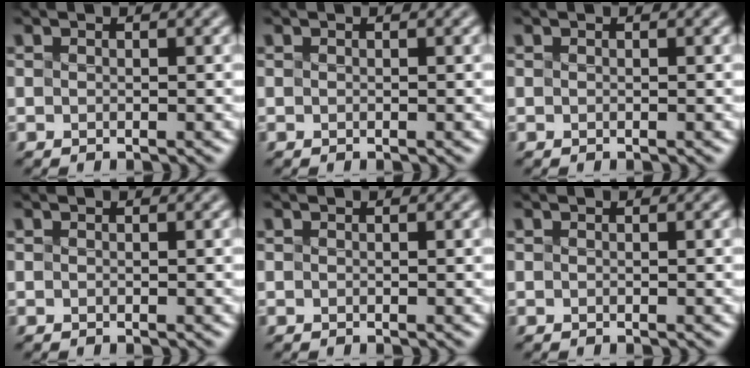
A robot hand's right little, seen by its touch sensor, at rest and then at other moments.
{"total": 0.0}
{"total": 0.0}
{"total": 0.0}
{"total": 0.0}
{"total": 0.0}